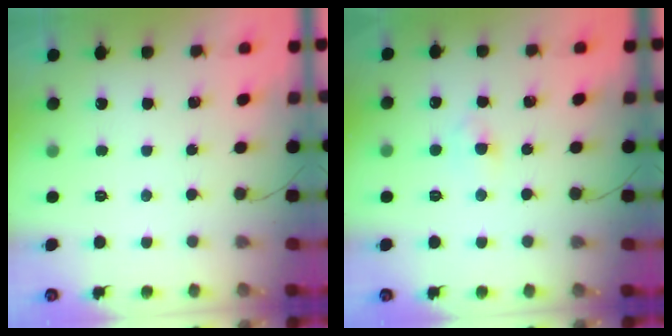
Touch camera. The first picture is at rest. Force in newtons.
{"total": 2.4, "press": 2.1, "slide": 1.0}